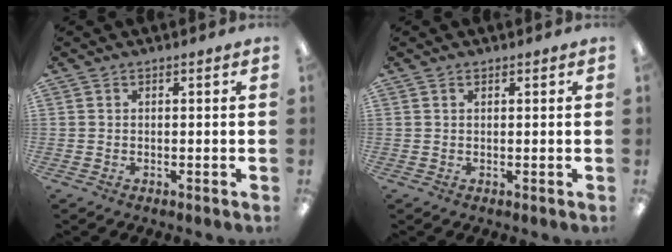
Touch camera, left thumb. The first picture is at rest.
{"total": 0.7, "force": [0.5, 0.4, 0.3], "torque": [-0.007, 0.003, 0.008]}